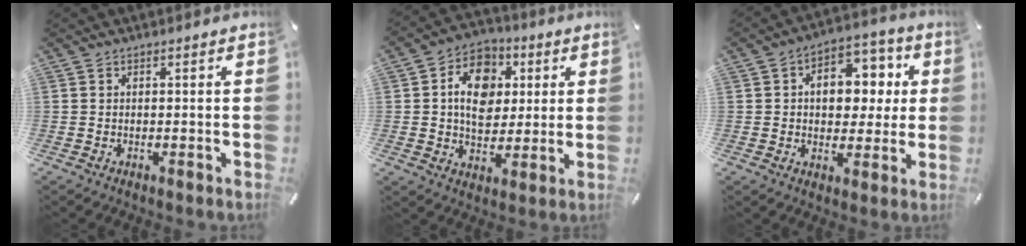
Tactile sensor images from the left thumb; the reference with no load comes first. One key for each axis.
{"total": 12.0, "fx": 1.9, "fy": 9.8, "fz": 6.6, "tx": -0.096, "ty": 0.011, "tz": 0.039}
{"total": 10.6, "fx": 1.4, "fy": 8.1, "fz": 6.7, "tx": -0.086, "ty": -0.002, "tz": 0.022}